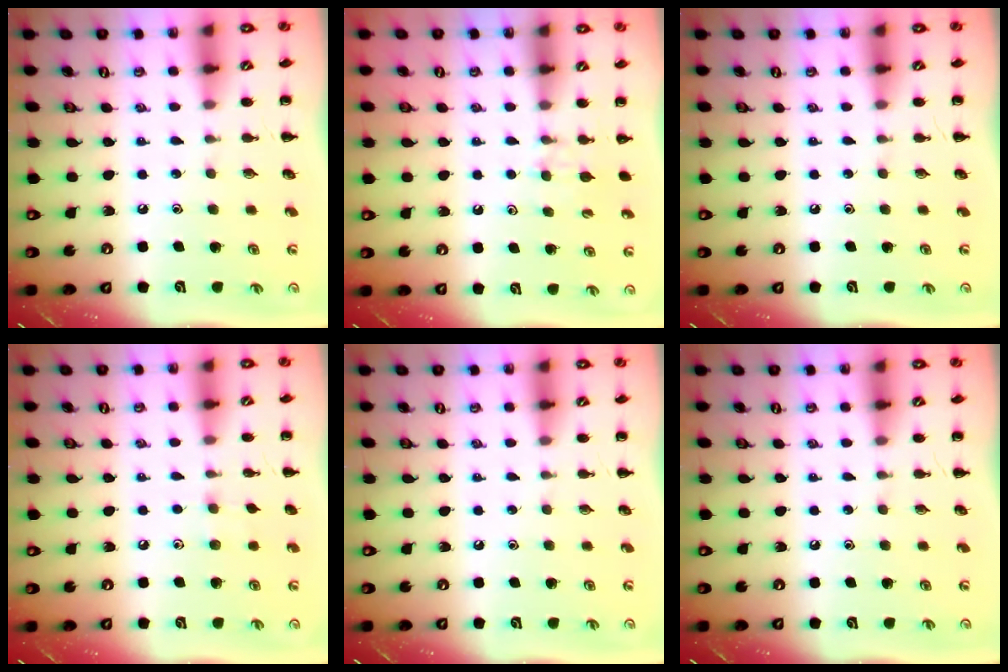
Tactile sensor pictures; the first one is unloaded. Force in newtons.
{"total": 4.6, "press": 4.3, "slide": 1.5}
{"total": 0.0}
{"total": 4.6, "press": 4.4, "slide": 1.5}
{"total": 0.0}
{"total": 0.0}